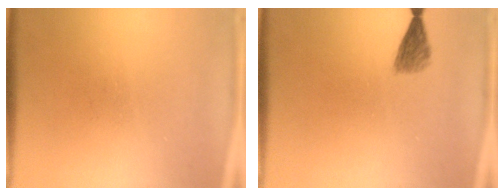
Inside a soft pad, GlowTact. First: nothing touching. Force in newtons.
{"total": 2.2}